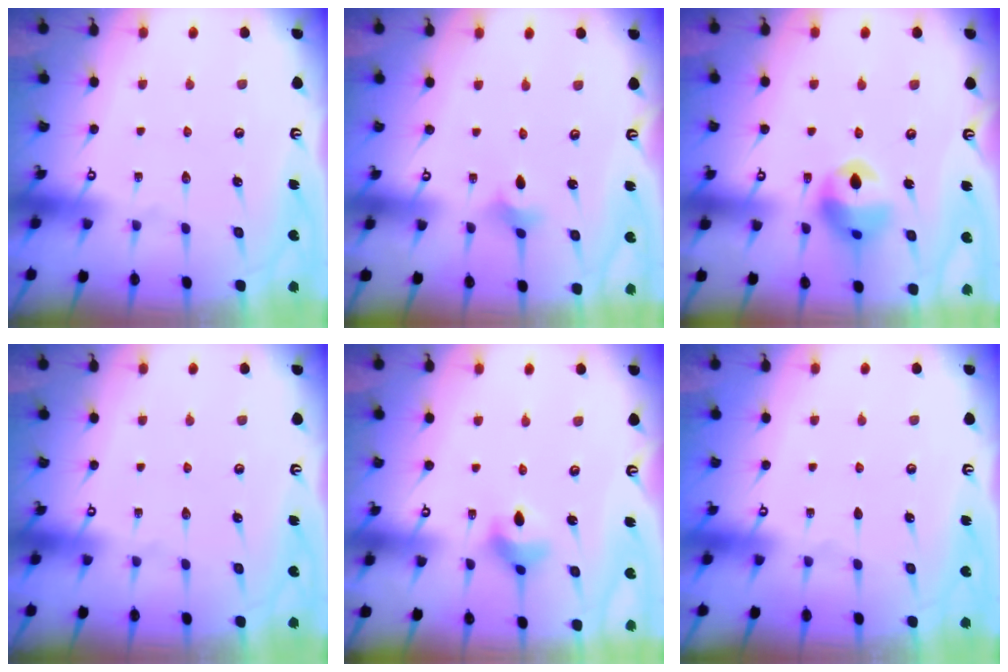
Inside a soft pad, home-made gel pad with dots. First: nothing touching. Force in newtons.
{"total": 2.2, "press": 2.1, "slide": 0.6}
{"total": 12.7, "press": 12.6, "slide": 1.3}
{"total": 0.0}
{"total": 7.2, "press": 6.9, "slide": 2.0}
{"total": 0.0}